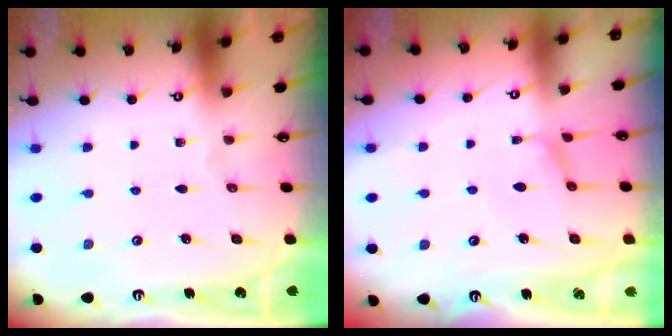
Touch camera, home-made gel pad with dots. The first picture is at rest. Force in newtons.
{"total": 0.9, "press": 0.8, "slide": 0.4}